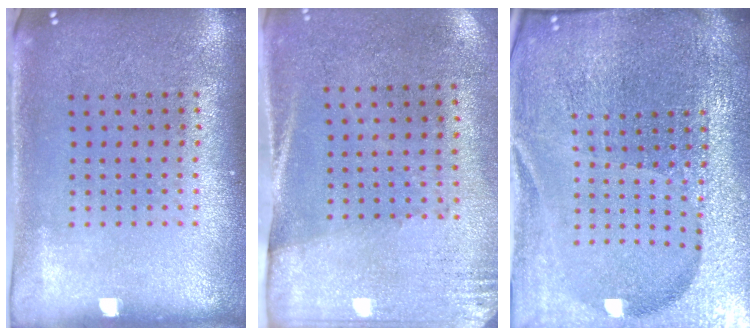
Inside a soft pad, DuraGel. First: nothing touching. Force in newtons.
{"total": 2.7, "press": 2.4, "slide": 1.4}
{"total": 5.8, "press": 5.2, "slide": 2.6}